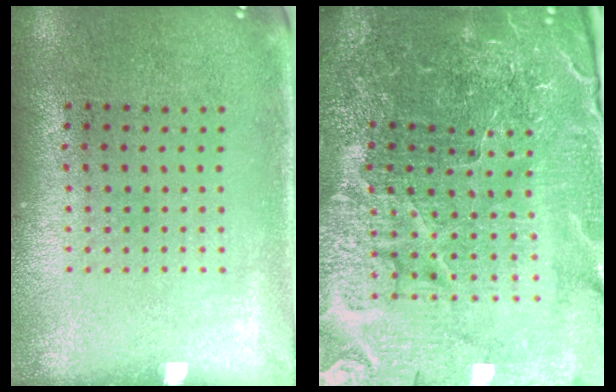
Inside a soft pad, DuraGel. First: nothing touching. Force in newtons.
{"total": 6.6, "press": 5.8, "slide": 3.0}